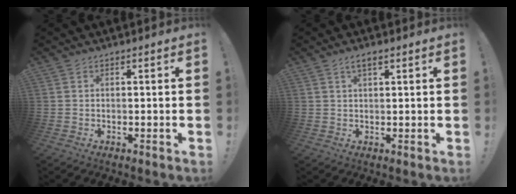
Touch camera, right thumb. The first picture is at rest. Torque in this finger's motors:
{"motor_torque": [-0.02, 0.51, 0.31, -0.23, -0.10]}